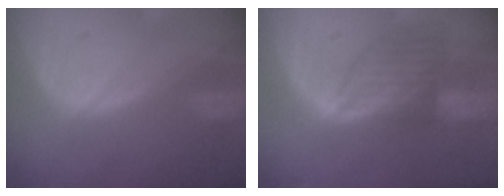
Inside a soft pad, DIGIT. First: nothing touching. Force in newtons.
{"total": 7.2, "press": 6.4, "slide": 3.4}